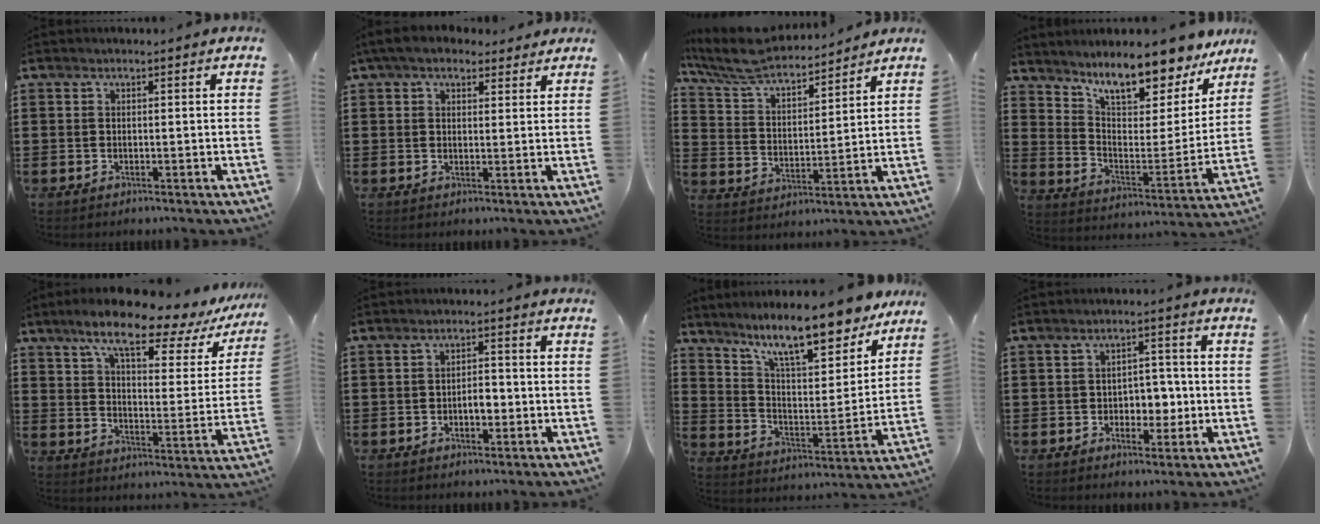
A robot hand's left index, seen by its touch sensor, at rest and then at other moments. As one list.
[{"total": 4.8, "force": [3.7, 2.0, 2.2], "torque": [-0.054, 0.003, 0.070]}, {"total": 7.3, "force": [6.6, 1.3, 3.0], "torque": [-0.086, -0.037, 0.112]}, {"total": 11.8, "force": [10.4, 2.0, 5.2], "torque": [-0.108, -0.073, 0.181]}, {"total": 11.0, "force": [8.2, 1.8, 7.1], "torque": [-0.144, -0.044, 0.129]}, {"total": 3.0, "force": [-0.7, 1.4, 2.5], "torque": [-0.041, 0.002, -0.018]}, {"total": 12.9, "force": [10.6, 2.1, 7.0], "torque": [-0.146, -0.057, 0.183]}, {"total": 4.4, "force": [-0.9, 3.3, 2.7], "torque": [-0.045, 0.002, -0.024]}]